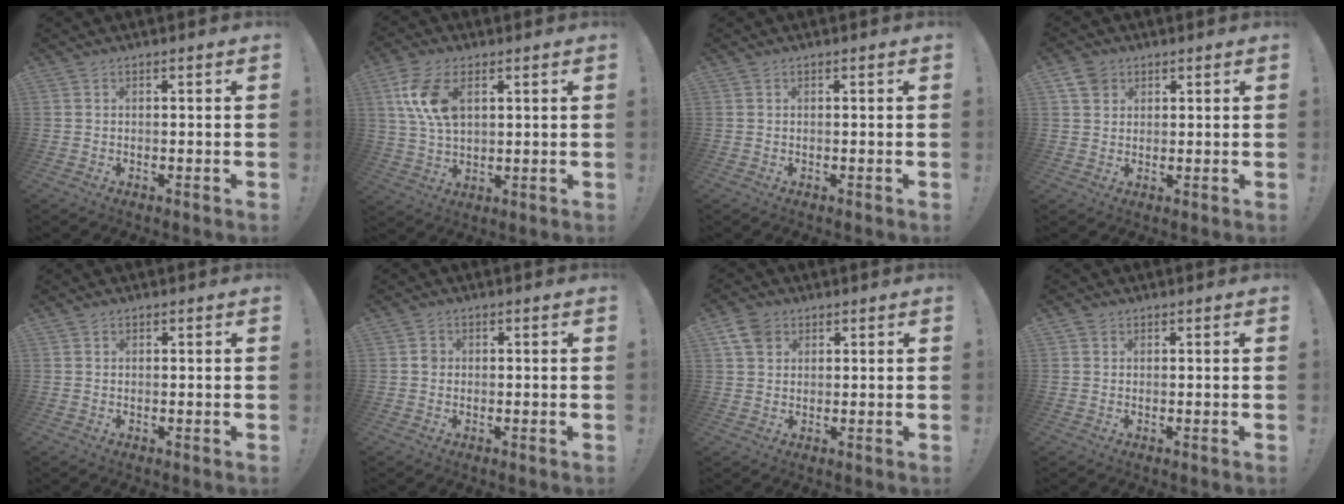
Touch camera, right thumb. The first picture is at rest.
{"total": 11.8, "force": [4.3, 6.8, 8.6], "torque": [-0.171, -0.004, 0.078]}
{"total": 0.0}
{"total": 4.9, "force": [3.0, 3.6, 1.7], "torque": [-0.022, -0.013, 0.056]}
{"total": 0.5, "force": [0.3, 0.5, 0.0], "torque": [0.004, 0.000, 0.005]}
{"total": 2.0, "force": [-0.2, 1.9, 0.7], "torque": [0.001, 0.001, -0.008]}
{"total": 6.5, "force": [3.3, 4.7, 3.0], "torque": [-0.054, -0.006, 0.066]}
{"total": 1.1, "force": [0.7, 0.8, 0.1], "torque": [0.004, -0.002, 0.012]}